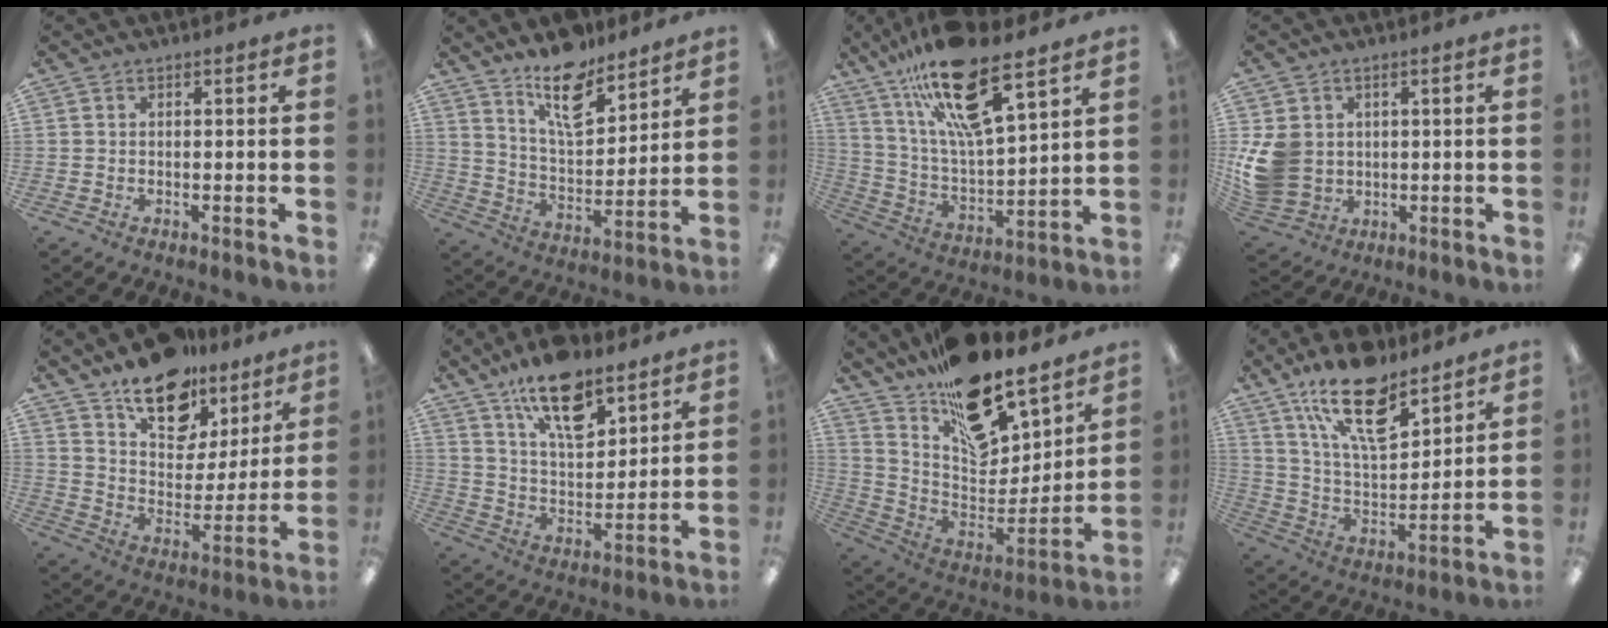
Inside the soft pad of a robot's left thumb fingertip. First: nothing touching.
{"total": 14.0, "force": [10.8, 5.3, 7.2], "torque": [-0.115, -0.066, 0.189]}
{"total": 20.6, "force": [13.9, 6.0, 13.9], "torque": [-0.245, -0.072, 0.233]}
{"total": 9.8, "force": [1.0, 8.6, 4.8], "torque": [-0.113, 0.008, 0.025]}
{"total": 15.2, "force": [10.9, 8.2, 6.7], "torque": [-0.098, -0.067, 0.196]}
{"total": 15.3, "force": [10.5, 6.6, 8.9], "torque": [-0.142, -0.052, 0.182]}
{"total": 19.2, "force": [15.4, 7.9, 8.4], "torque": [-0.131, -0.117, 0.271]}
{"total": 19.5, "force": [13.1, 7.8, 12.0], "torque": [-0.212, -0.064, 0.228]}